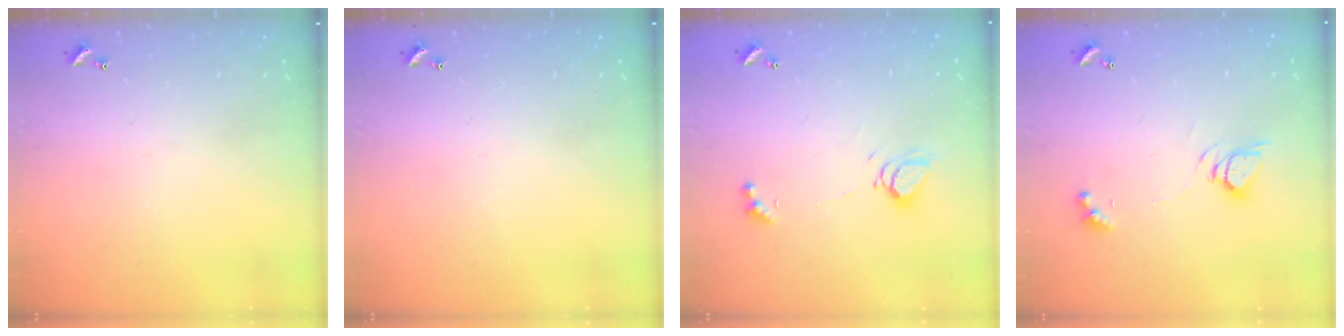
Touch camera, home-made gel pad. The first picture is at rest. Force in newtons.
{"total": 0.0}
{"total": 5.5, "press": 5.4, "slide": 0.8}
{"total": 5.0, "press": 5.0, "slide": 0.3}